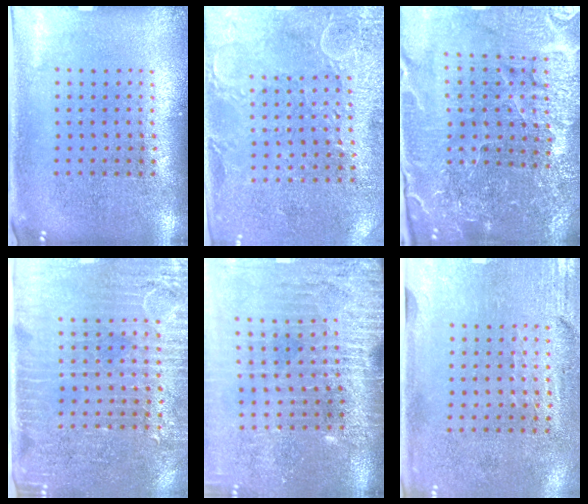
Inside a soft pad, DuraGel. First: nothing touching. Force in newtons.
{"total": 2.8, "press": 2.7, "slide": 0.8}
{"total": 5.1, "press": 4.9, "slide": 1.6}
{"total": 3.6, "press": 3.1, "slide": 1.9}
{"total": 4.2, "press": 3.6, "slide": 2.1}
{"total": 2.9, "press": 2.5, "slide": 1.5}